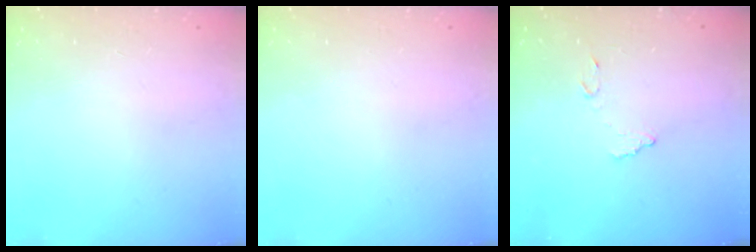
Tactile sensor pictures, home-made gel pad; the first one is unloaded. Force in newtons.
{"total": 0.0}
{"total": 7.9, "press": 7.9, "slide": 0.4}